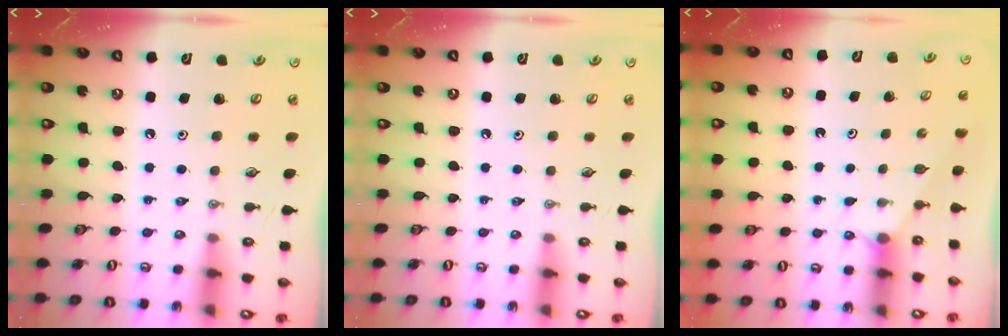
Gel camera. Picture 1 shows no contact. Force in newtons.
{"total": 0.0}
{"total": 1.1, "press": 1.1, "slide": 0.2}